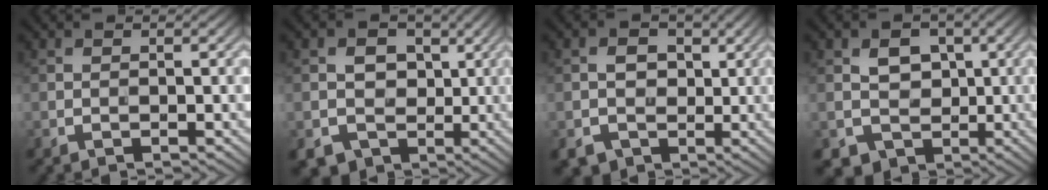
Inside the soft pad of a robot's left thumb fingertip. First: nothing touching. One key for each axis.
{"total": 6.7, "fx": -0.2, "fy": 6.1, "fz": 2.6, "tx": -0.043, "ty": 0.003, "tz": -0.016}
{"total": 4.4, "fx": -0.3, "fy": 4.1, "fz": 1.6, "tx": -0.026, "ty": -0.001, "tz": -0.014}
{"total": 5.4, "fx": -0.2, "fy": 4.8, "fz": 2.5, "tx": -0.050, "ty": -0.004, "tz": -0.007}